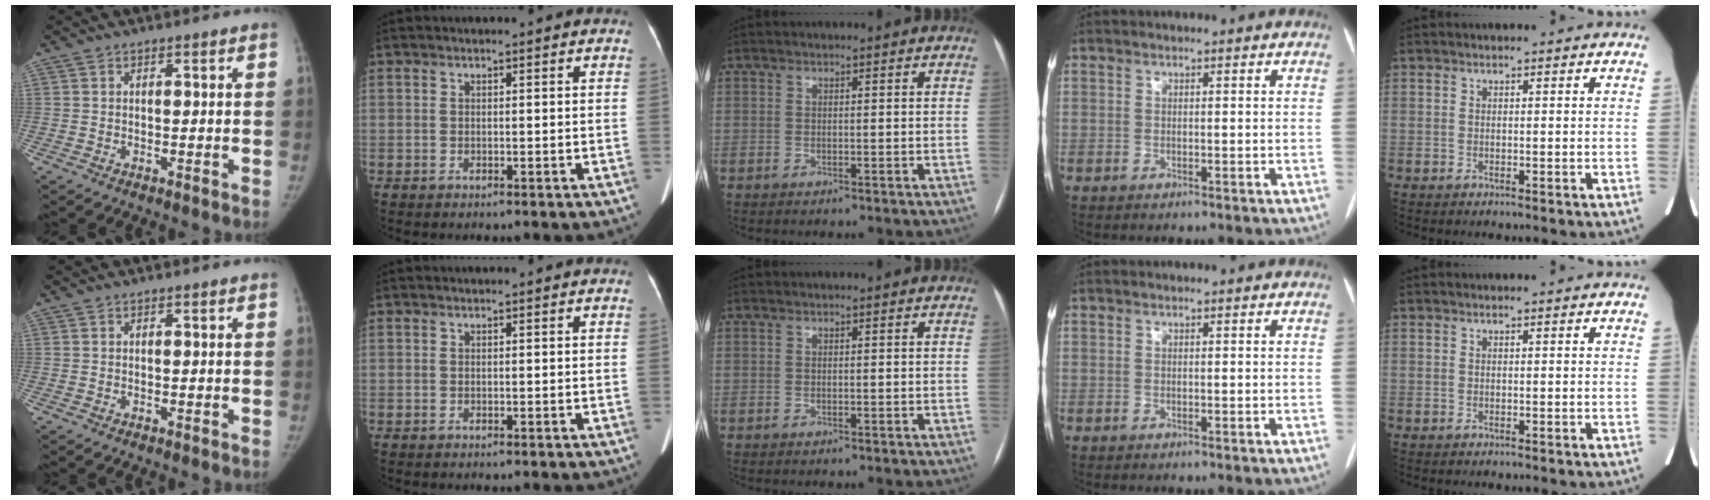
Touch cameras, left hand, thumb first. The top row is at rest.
{}